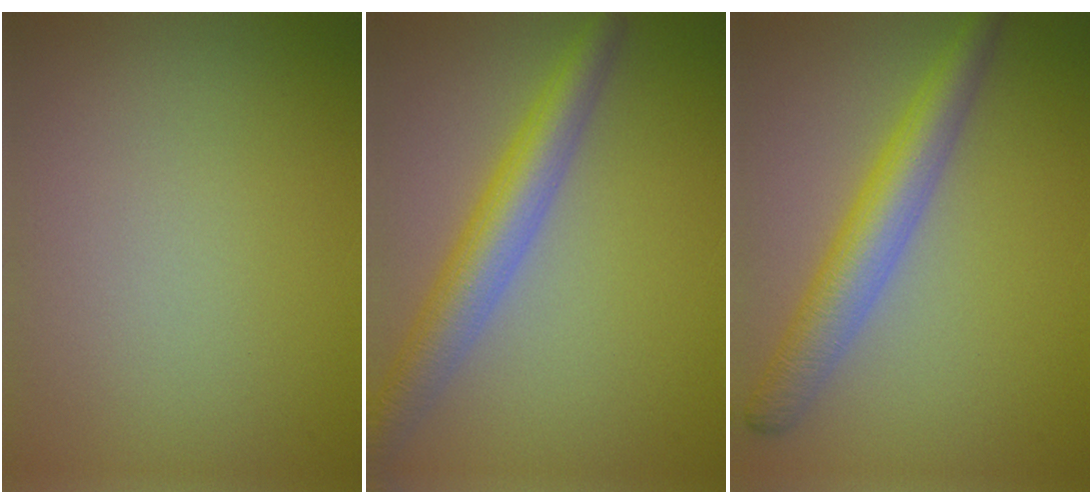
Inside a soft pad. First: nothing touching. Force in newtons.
{"total": 5.2, "press": 5.2, "slide": 0.1}
{"total": 4.9, "press": 4.9, "slide": 0.2}